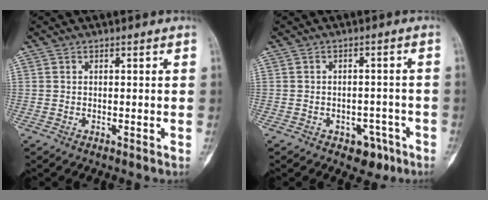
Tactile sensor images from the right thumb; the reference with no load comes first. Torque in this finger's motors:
{"motor_torque": [0.45, 0.26, 0.29, -0.24, 0.00]}